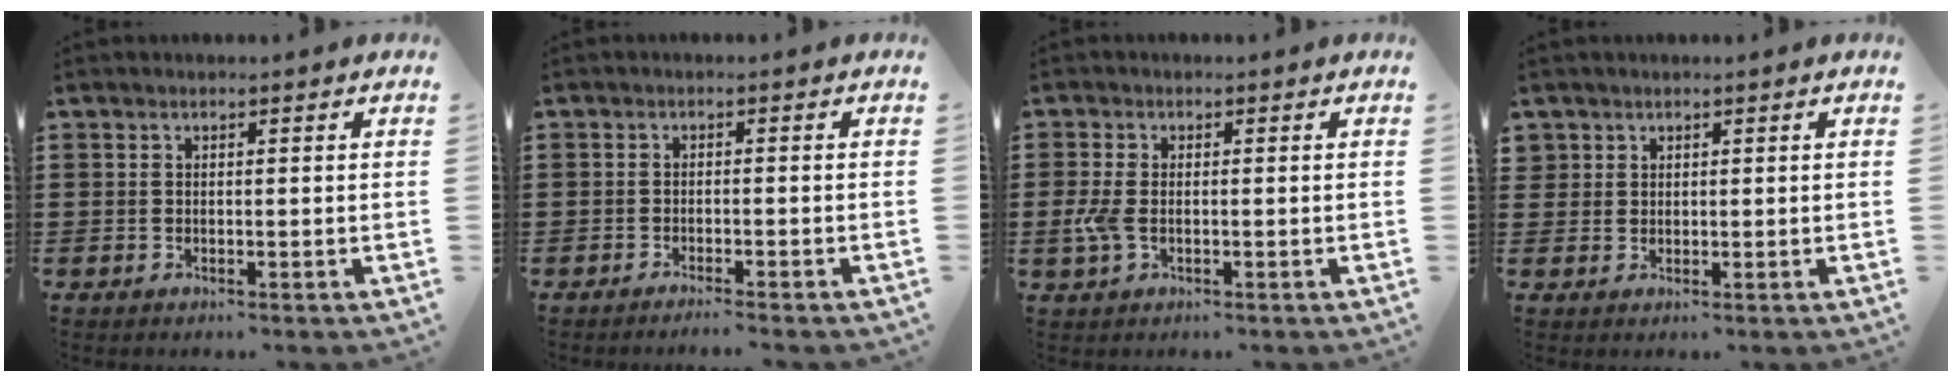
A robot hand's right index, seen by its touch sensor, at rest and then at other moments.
{"total": 1.5, "force": [-1.4, -0.3, 0.4], "torque": [-0.007, 0.001, -0.027]}
{"total": 3.6, "force": [-0.6, 2.0, 2.9], "torque": [-0.083, -0.009, -0.018]}
{"total": 1.6, "force": [1.1, 1.2, 0.0], "torque": [-0.005, 0.005, 0.023]}